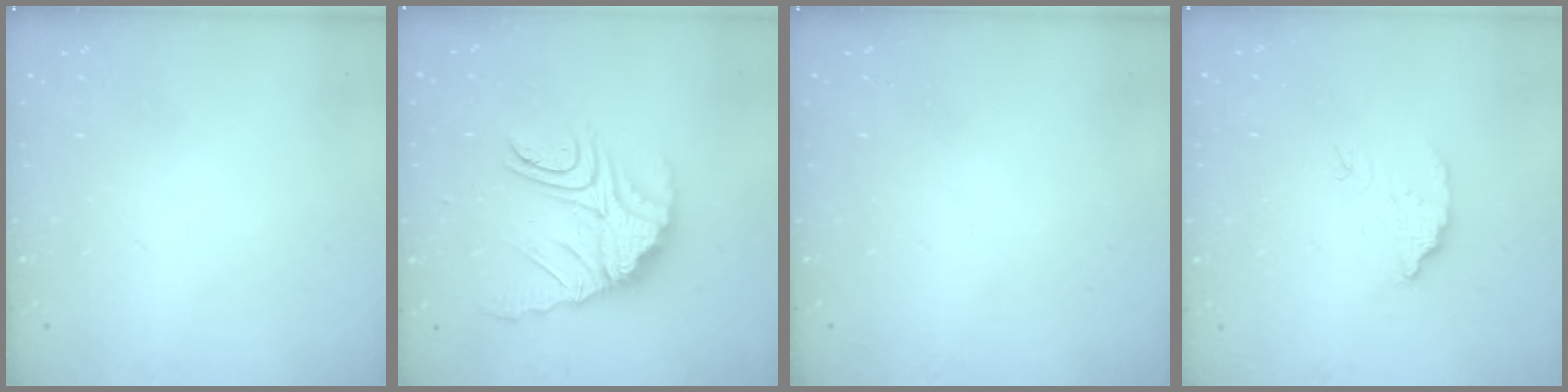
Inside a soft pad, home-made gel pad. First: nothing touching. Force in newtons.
{"total": 15.5, "press": 15.4, "slide": 1.8}
{"total": 0.0}
{"total": 4.4, "press": 4.4, "slide": 0.2}